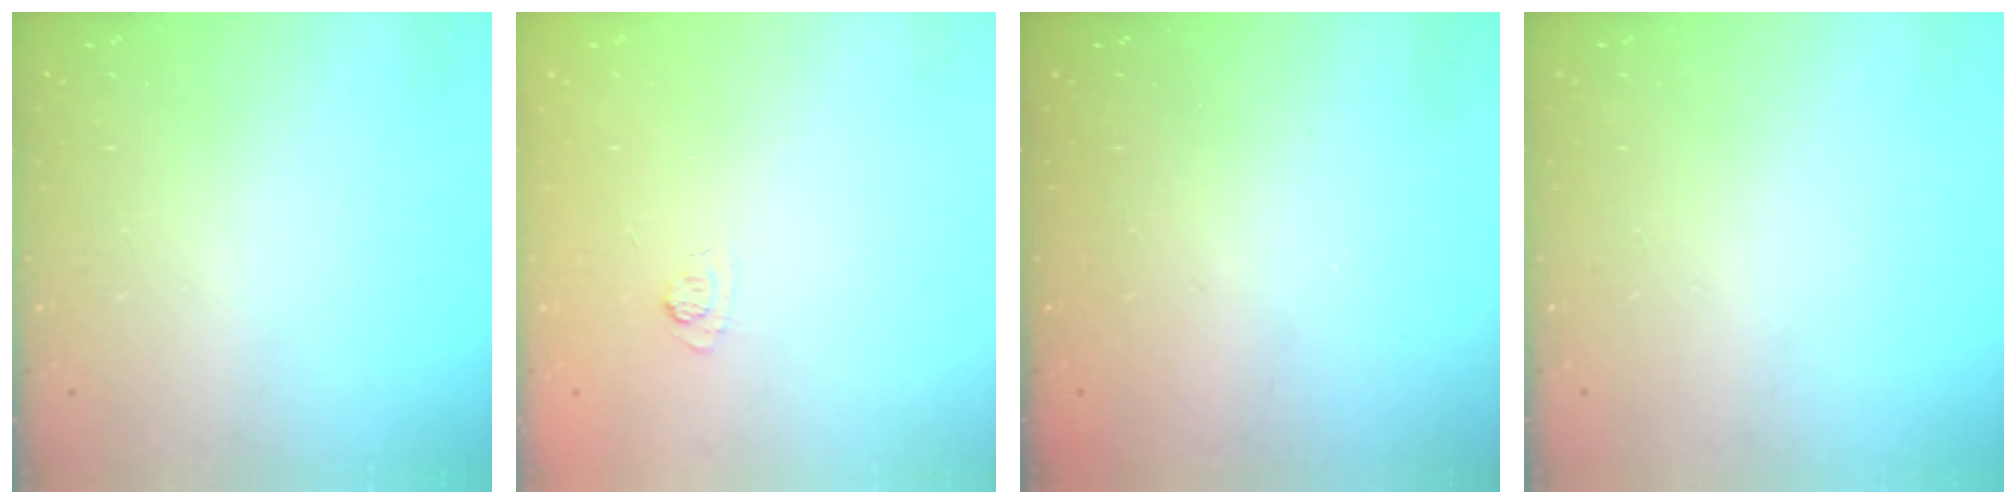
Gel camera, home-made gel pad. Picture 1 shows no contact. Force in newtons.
{"total": 2.2, "press": 1.8, "slide": 1.3}
{"total": 2.6, "press": 2.5, "slide": 0.8}
{"total": 0.0}